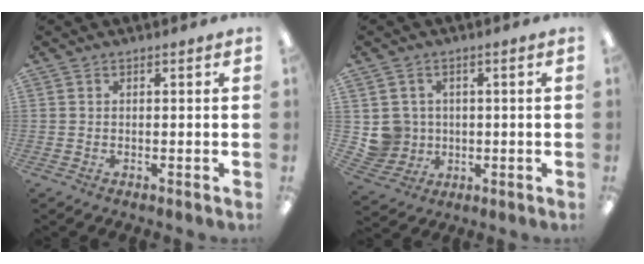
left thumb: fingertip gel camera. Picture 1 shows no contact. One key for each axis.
{"total": 5.9, "fx": 0.9, "fy": 5.8, "fz": 0.3, "tx": -0.027, "ty": 0.005, "tz": 0.024}